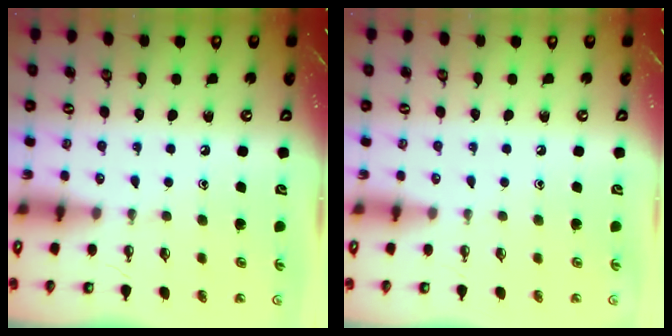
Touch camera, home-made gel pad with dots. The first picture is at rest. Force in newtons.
{"total": 0.0}